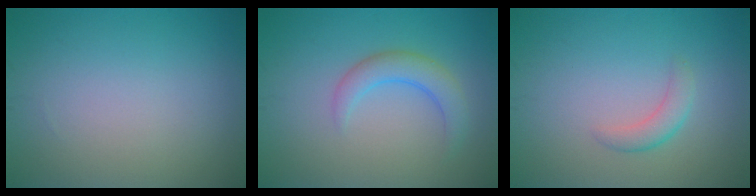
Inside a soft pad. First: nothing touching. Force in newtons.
{"total": 2.9, "press": 2.9, "slide": 0.3}
{"total": 1.8, "press": 1.8, "slide": 0.0}